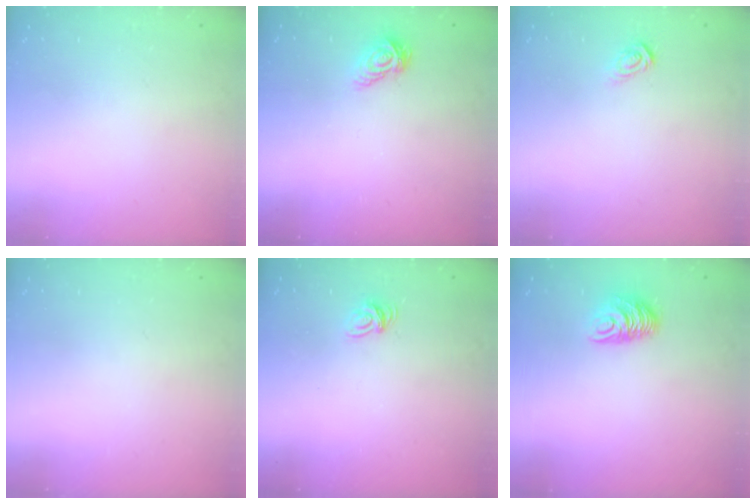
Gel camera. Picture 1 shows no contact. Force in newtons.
{"total": 6.1, "press": 6.1, "slide": 0.3}
{"total": 3.9, "press": 3.9, "slide": 0.2}
{"total": 0.0}
{"total": 5.3, "press": 5.2, "slide": 0.3}
{"total": 8.2, "press": 8.2, "slide": 0.5}